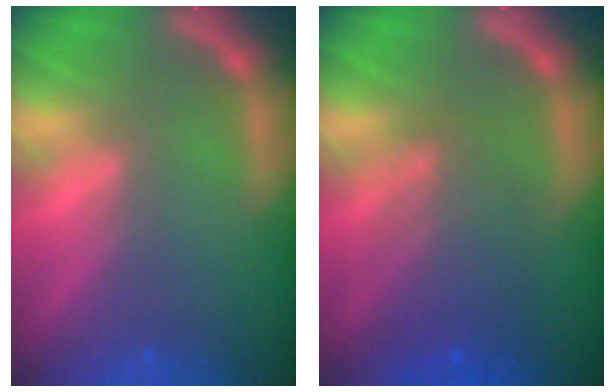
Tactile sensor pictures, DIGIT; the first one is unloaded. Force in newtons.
{"total": 5.1}